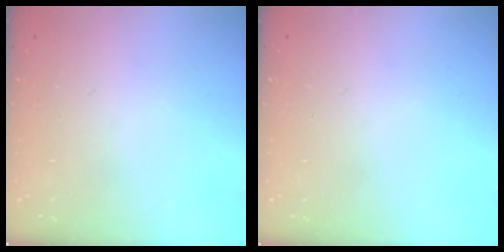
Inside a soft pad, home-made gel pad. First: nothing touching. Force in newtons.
{"total": 0.0}